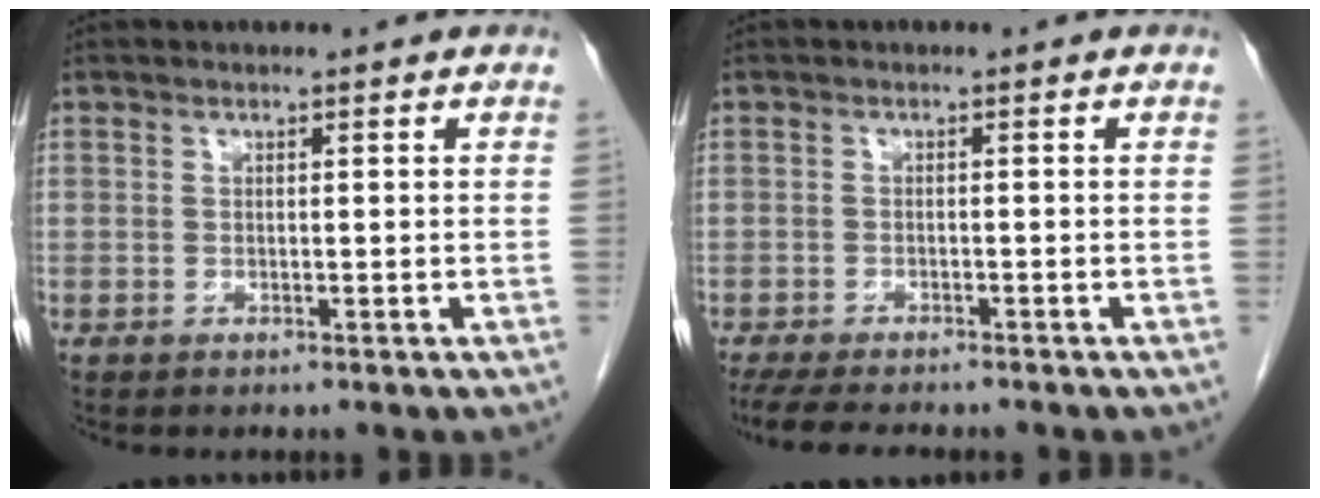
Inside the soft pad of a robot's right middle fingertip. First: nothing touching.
{"total": 8.1, "force": [-7.0, 1.6, 3.8], "torque": [-0.059, -0.013, -0.107]}